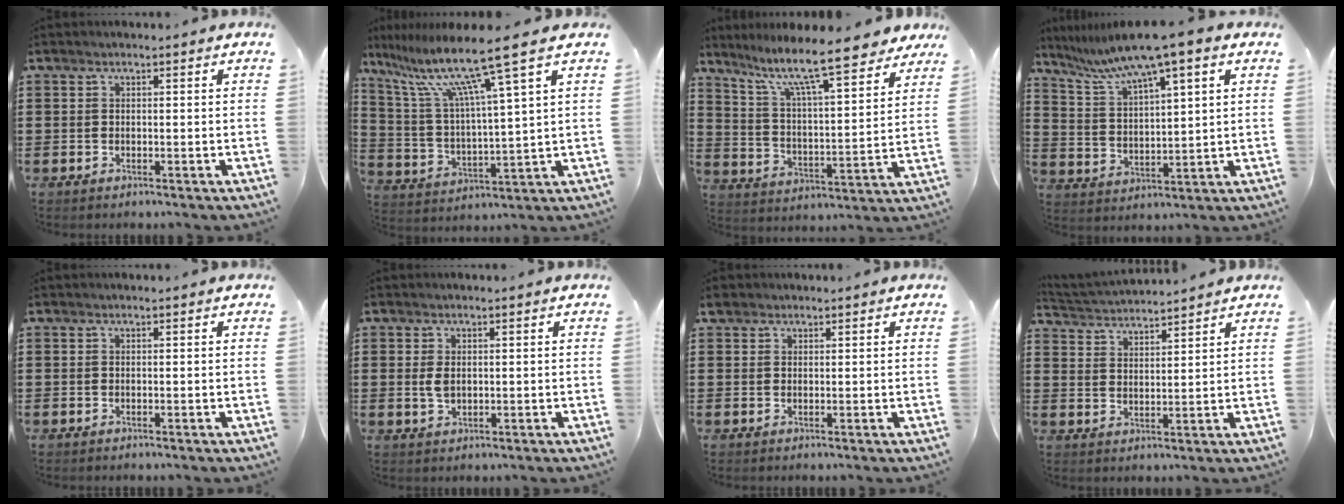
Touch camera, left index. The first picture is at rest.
{"total": 12.3, "force": [8.4, 0.2, 9.0], "torque": [-0.202, -0.035, 0.134]}
{"total": 10.8, "force": [8.9, 1.0, 6.1], "torque": [-0.133, -0.056, 0.144]}
{"total": 8.5, "force": [6.4, 0.1, 5.6], "torque": [-0.129, -0.030, 0.107]}
{"total": 0.0}
{"total": 2.2, "force": [0.3, 1.3, 1.8], "torque": [-0.046, 0.001, 0.003]}
{"total": 1.5, "force": [1.2, 0.8, 0.3], "torque": [-0.011, 0.006, 0.023]}
{"total": 3.1, "force": [3.1, -0.1, -0.1], "torque": [-0.012, -0.014, 0.053]}